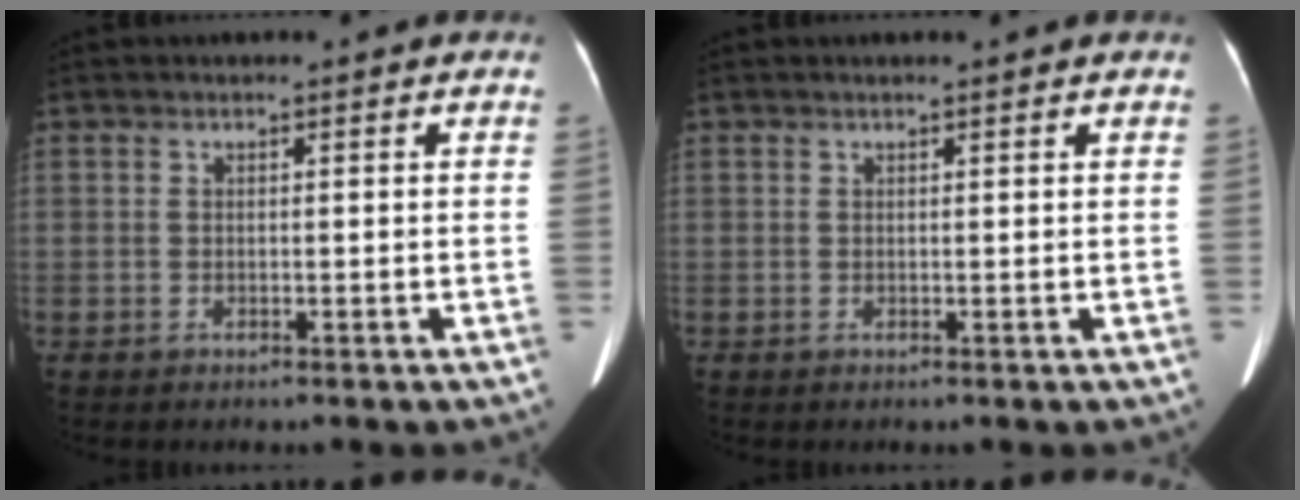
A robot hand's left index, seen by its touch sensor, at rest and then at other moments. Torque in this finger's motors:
{"motor_torque": [-0.13, 0.21, -0.44, -0.05]}